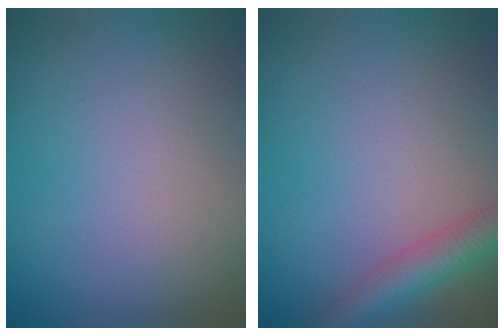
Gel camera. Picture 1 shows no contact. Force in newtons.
{"total": 4.1, "press": 4.1, "slide": 0.2}